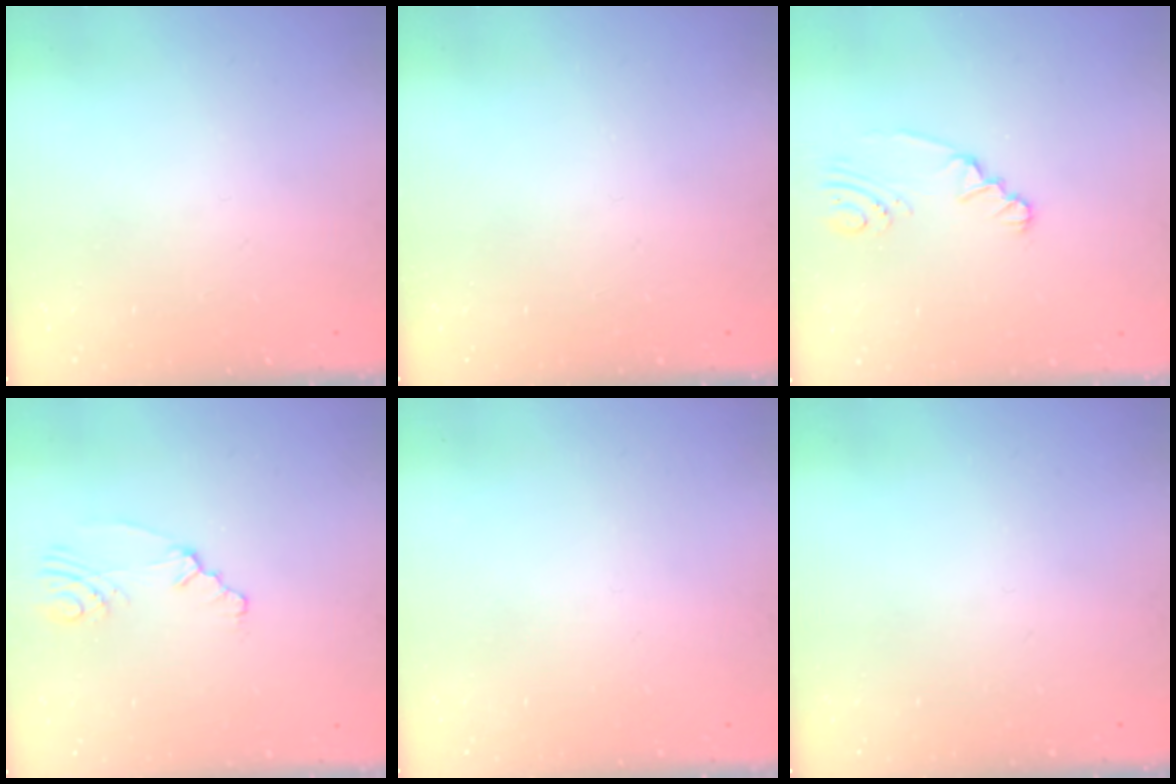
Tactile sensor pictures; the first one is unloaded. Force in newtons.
{"total": 0.0}
{"total": 2.6, "press": 2.4, "slide": 0.9}
{"total": 2.3, "press": 2.0, "slide": 1.2}
{"total": 1.5, "press": 1.4, "slide": 0.2}
{"total": 0.0}